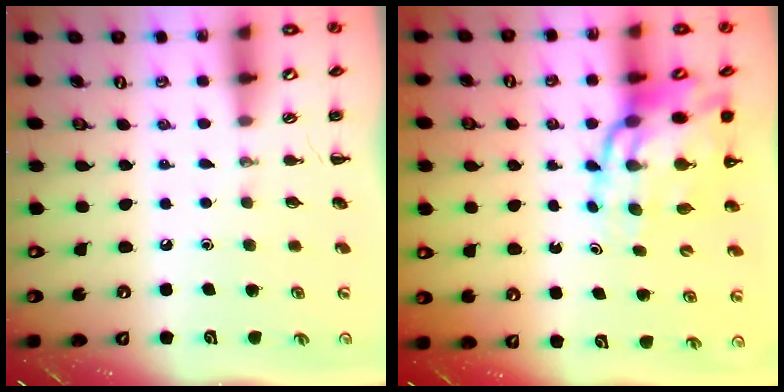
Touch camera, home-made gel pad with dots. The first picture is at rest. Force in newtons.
{"total": 13.8, "press": 13.2, "slide": 4.0}